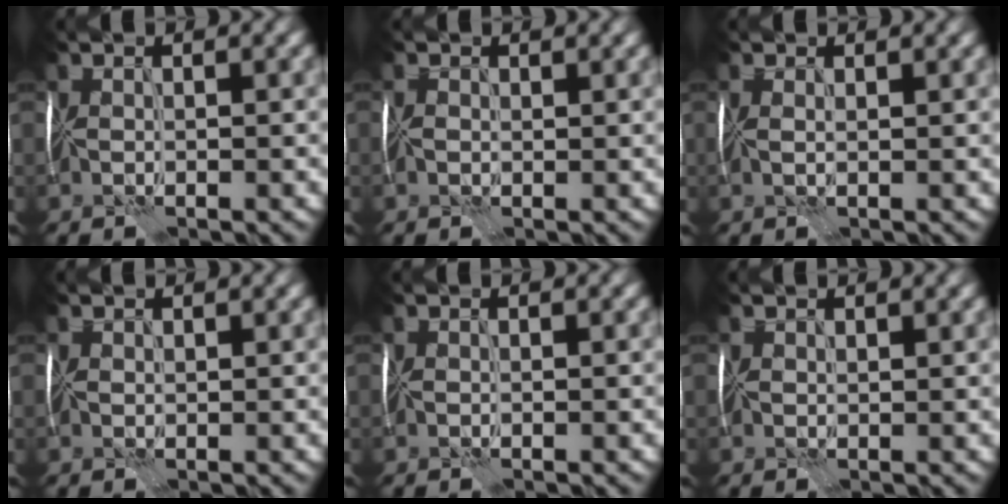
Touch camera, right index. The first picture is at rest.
{"total": 0.8, "force": [0.1, 0.7, 0.4], "torque": [-0.008, 0.005, -0.004]}
{"total": 1.1, "force": [0.7, 0.4, 0.7], "torque": [-0.008, 0.011, 0.002]}
{"total": 0.9, "force": [0.7, 0.6, 0.2], "torque": [-0.008, 0.005, 0.006]}
{"total": 0.0}
{"total": 1.3, "force": [1.0, 0.7, 0.3], "torque": [-0.011, 0.004, 0.011]}